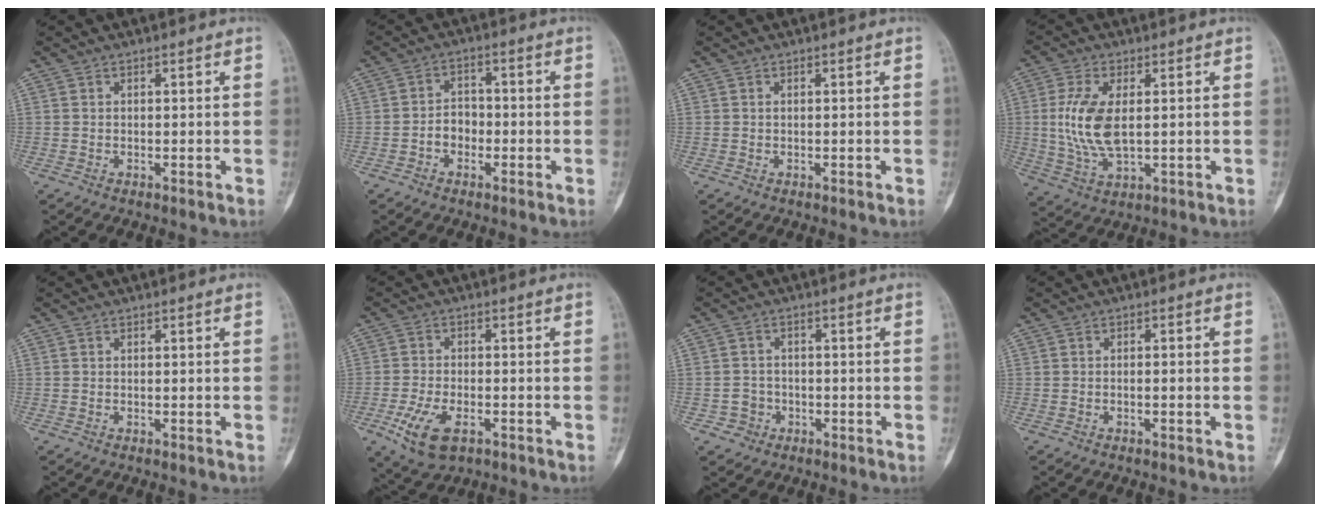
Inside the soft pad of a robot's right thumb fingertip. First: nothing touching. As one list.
[{"total": 4.4, "force": [-1.6, 3.4, 2.4], "torque": [-0.015, 0.023, -0.034]}, {"total": 0.0}, {"total": 10.6, "force": [0.9, 5.4, 9.1], "torque": [-0.190, -0.009, 0.025]}, {"total": 0.0}, {"total": 8.6, "force": [-3.7, 4.6, 6.2], "torque": [-0.120, 0.005, -0.063]}, {"total": 3.4, "force": [-1.3, 3.1, 0.1], "torque": [0.024, 0.013, -0.023]}, {"total": 1.0, "force": [-0.4, 0.3, 0.8], "torque": [-0.013, 0.008, -0.006]}]